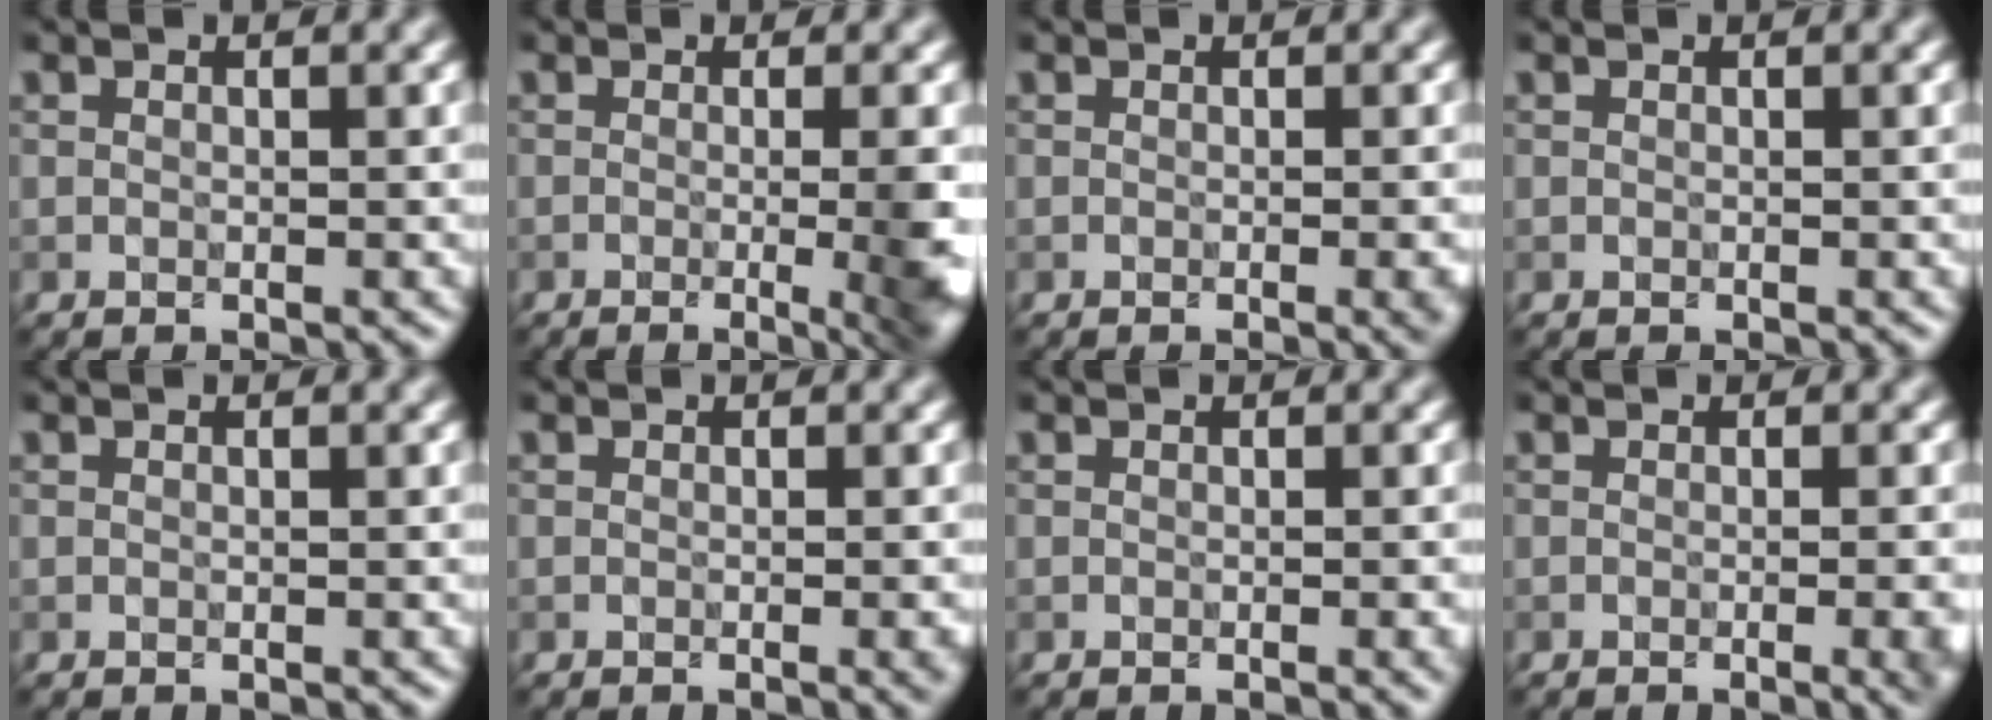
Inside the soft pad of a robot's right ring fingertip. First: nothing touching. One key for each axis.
{"total": 9.0, "fx": -1.2, "fy": 3.5, "fz": 8.2, "tx": -0.030, "ty": 0.012, "tz": -0.013}
{"total": 2.2, "fx": -0.6, "fy": 0.8, "fz": 2.0, "tx": 0.000, "ty": 0.002, "tz": -0.004}
{"total": 0.0}
{"total": 0.0}
{"total": 1.9, "fx": -0.5, "fy": 0.7, "fz": 1.7, "tx": -0.001, "ty": 0.000, "tz": -0.005}
{"total": 1.6, "fx": -0.3, "fy": 0.6, "fz": 1.4, "tx": 0.000, "ty": 0.000, "tz": -0.004}
{"total": 4.1, "fx": -0.9, "fy": 1.6, "fz": 3.7, "tx": -0.007, "ty": 0.007, "tz": -0.006}